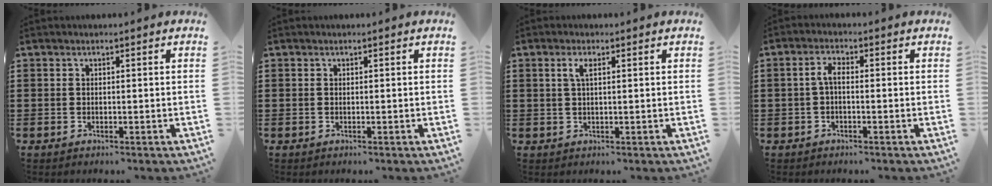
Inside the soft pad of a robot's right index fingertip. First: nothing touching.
{"total": 0.0}
{"total": 2.1, "force": [0.7, 0.6, 1.9], "torque": [-0.040, 0.005, 0.010]}
{"total": 2.6, "force": [-0.4, 0.9, 2.4], "torque": [-0.061, 0.000, -0.015]}